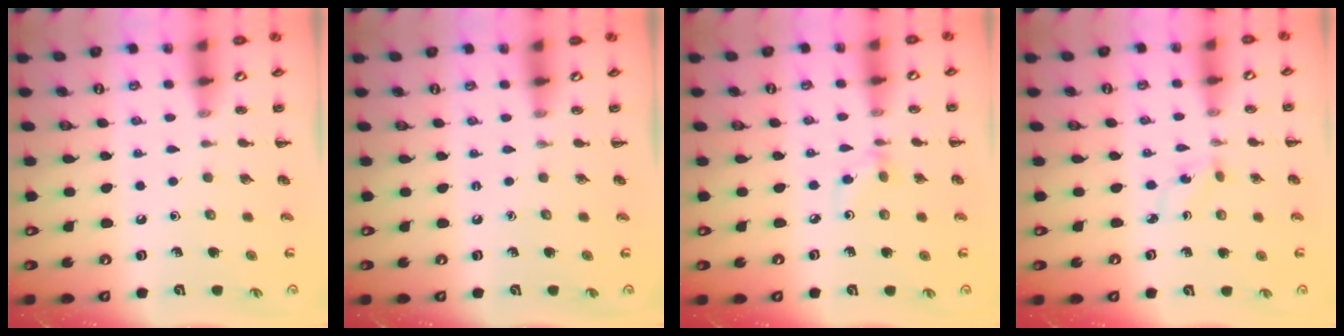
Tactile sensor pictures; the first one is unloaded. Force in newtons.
{"total": 0.0}
{"total": 3.0, "press": 2.8, "slide": 0.9}
{"total": 2.5, "press": 2.4, "slide": 0.8}